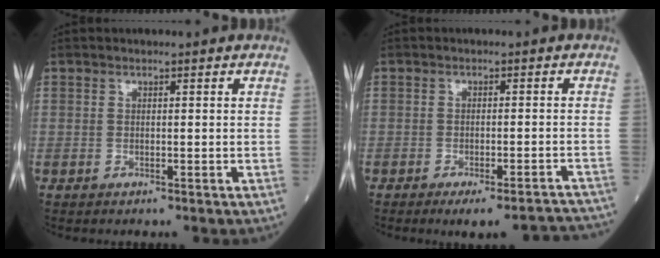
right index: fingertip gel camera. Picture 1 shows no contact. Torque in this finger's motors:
{"motor_torque": [-0.33, -0.32, -0.43, -0.10]}